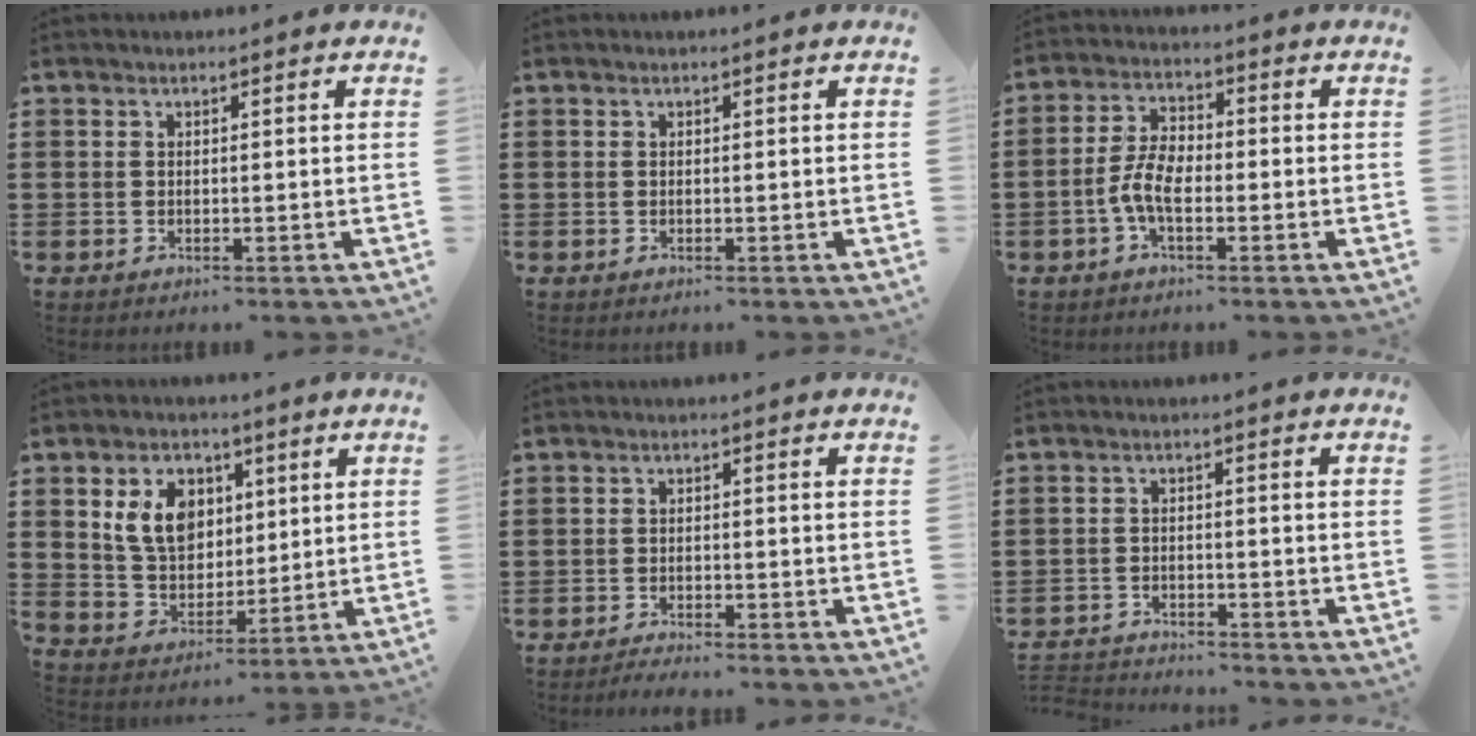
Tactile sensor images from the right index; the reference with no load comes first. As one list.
[{"total": 0.0}, {"total": 5.9, "force": [-1.8, 2.7, 4.9], "torque": [-0.118, -0.004, -0.041]}, {"total": 8.5, "force": [3.0, 6.4, 4.7], "torque": [-0.102, 0.015, 0.052]}, {"total": 1.7, "force": [-1.7, 0.0, 0.1], "torque": [-0.005, 0.001, -0.035]}, {"total": 2.6, "force": [-2.6, 0.1, -0.3], "torque": [-0.005, -0.004, -0.056]}]